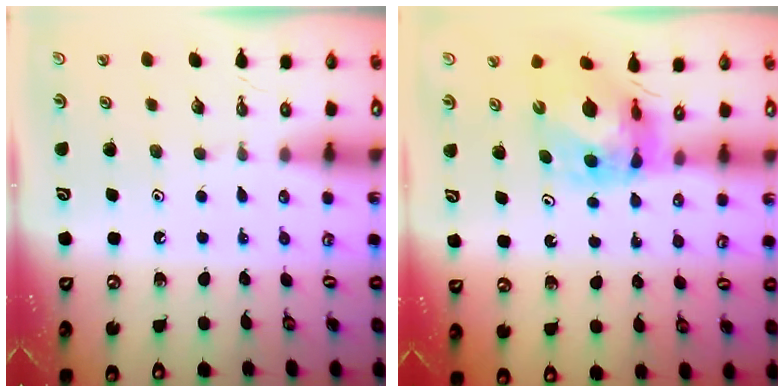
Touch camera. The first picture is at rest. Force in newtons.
{"total": 9.5, "press": 9.5, "slide": 0.9}